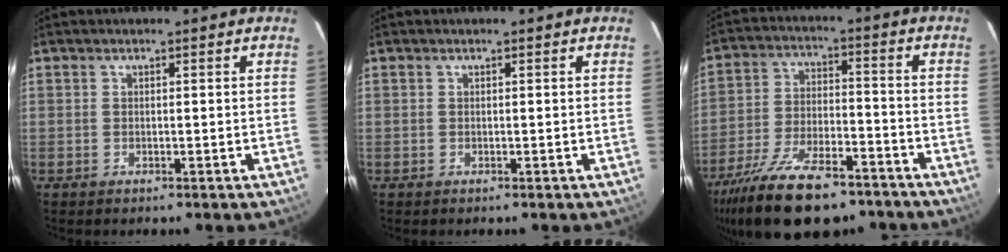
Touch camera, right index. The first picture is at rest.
{"total": 0.0}
{"total": 21.1, "force": [-15.8, 8.0, 11.6], "torque": [-0.232, -0.030, -0.250]}